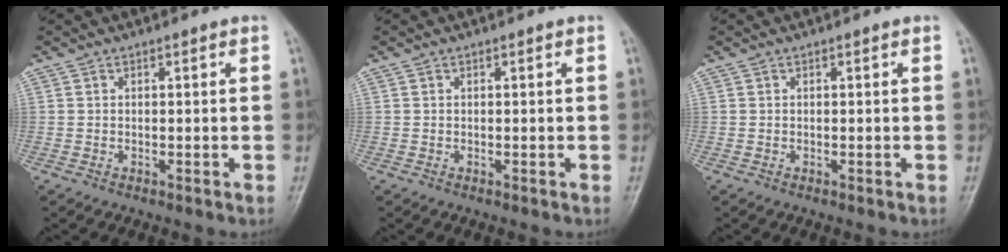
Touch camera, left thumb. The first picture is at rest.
{"total": 0.0}
{"total": 0.0}